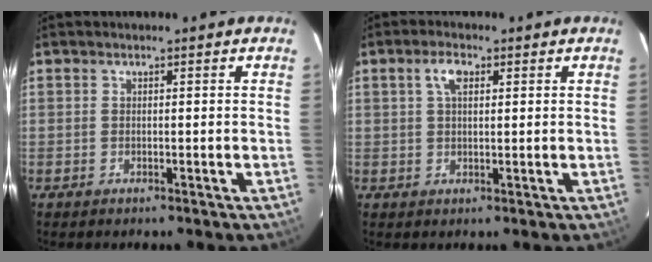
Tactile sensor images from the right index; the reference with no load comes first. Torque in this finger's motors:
{"motor_torque": [0.19, -0.10, 0.20, 0.06]}